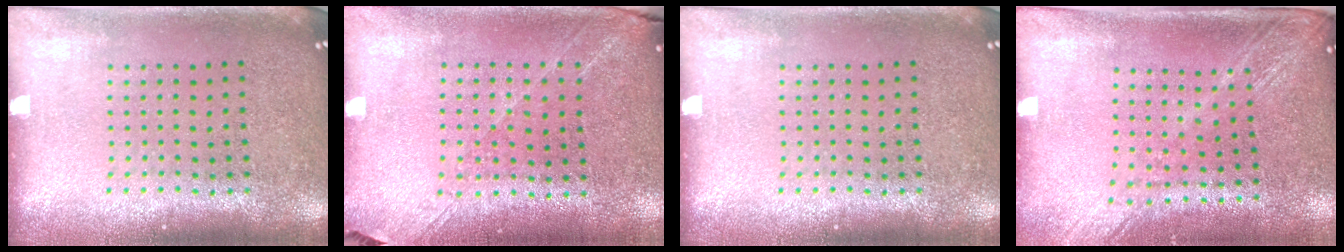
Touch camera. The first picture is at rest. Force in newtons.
{"total": 1.3, "press": 1.2, "slide": 0.5}
{"total": 0.0}
{"total": 2.0, "press": 1.6, "slide": 1.2}